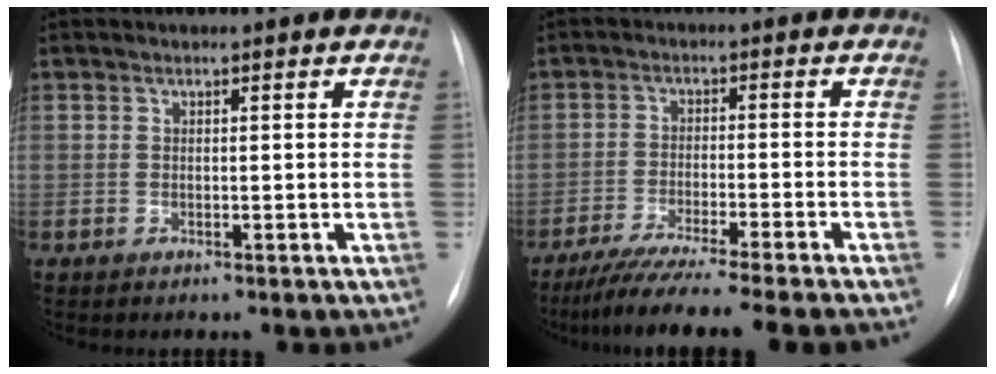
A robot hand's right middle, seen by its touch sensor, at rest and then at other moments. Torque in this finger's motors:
{"motor_torque": [1.08, -1.05, 0.21, 0.06]}